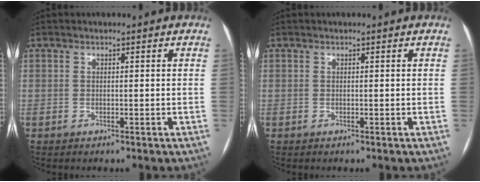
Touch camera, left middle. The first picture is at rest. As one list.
[{"total": 0.0}]